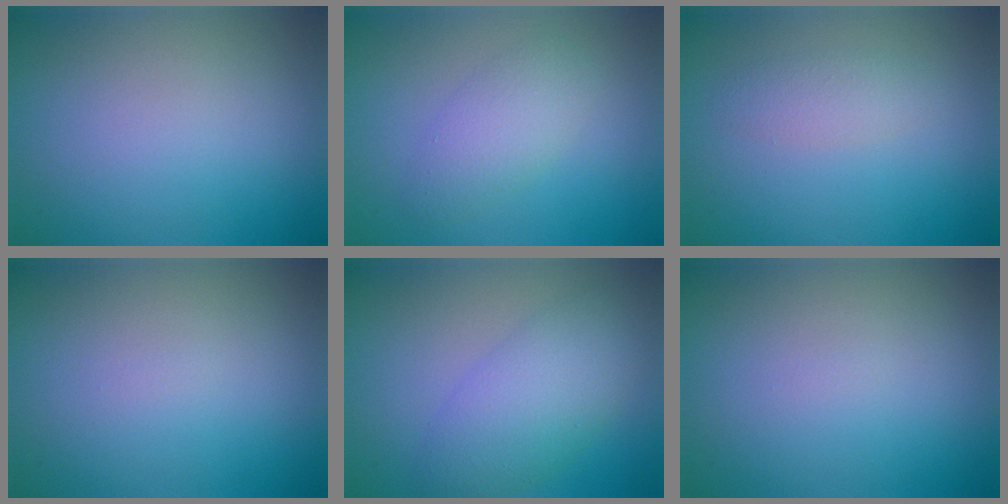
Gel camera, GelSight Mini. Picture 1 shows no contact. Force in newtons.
{"total": 2.7, "press": 2.7, "slide": 0.1}
{"total": 1.6, "press": 1.6, "slide": 0.2}
{"total": 0.0}
{"total": 5.3, "press": 5.3, "slide": 0.2}
{"total": 0.0}